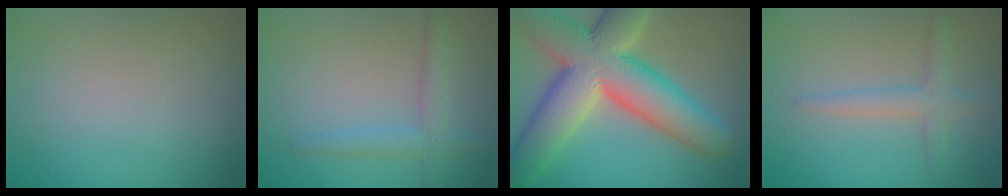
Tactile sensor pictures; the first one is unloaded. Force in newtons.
{"total": 2.7, "press": 2.7, "slide": 0.0}
{"total": 13.6, "press": 13.6, "slide": 0.8}
{"total": 2.4, "press": 2.4, "slide": 0.1}